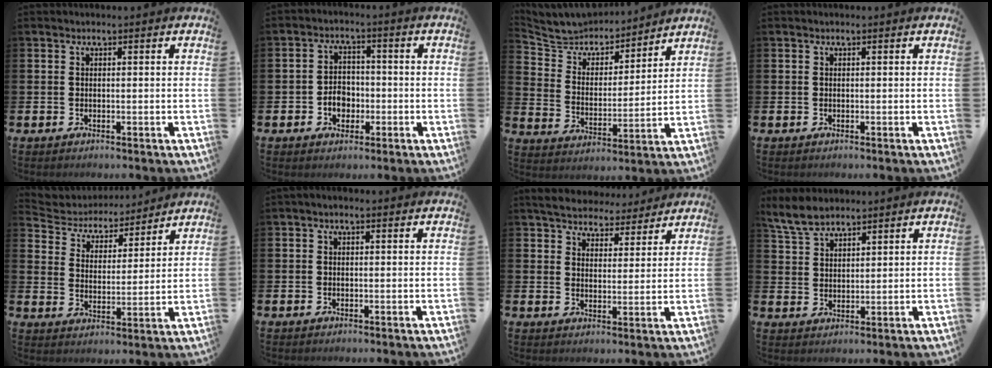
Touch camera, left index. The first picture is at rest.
{"total": 3.8, "force": [-1.1, 3.0, 2.0], "torque": [-0.032, 0.002, -0.026]}
{"total": 7.2, "force": [6.9, 2.0, 0.1], "torque": [-0.050, -0.056, 0.125]}
{"total": 0.0}
{"total": 4.8, "force": [4.5, 1.5, 0.0], "torque": [-0.037, -0.039, 0.074]}
{"total": 0.5, "force": [0.0, 0.2, 0.5], "torque": [-0.008, 0.004, -0.002]}
{"total": 5.3, "force": [5.1, 1.4, 0.3], "torque": [-0.030, -0.031, 0.089]}
{"total": 4.9, "force": [4.5, 1.4, 1.5], "torque": [-0.042, -0.011, 0.083]}